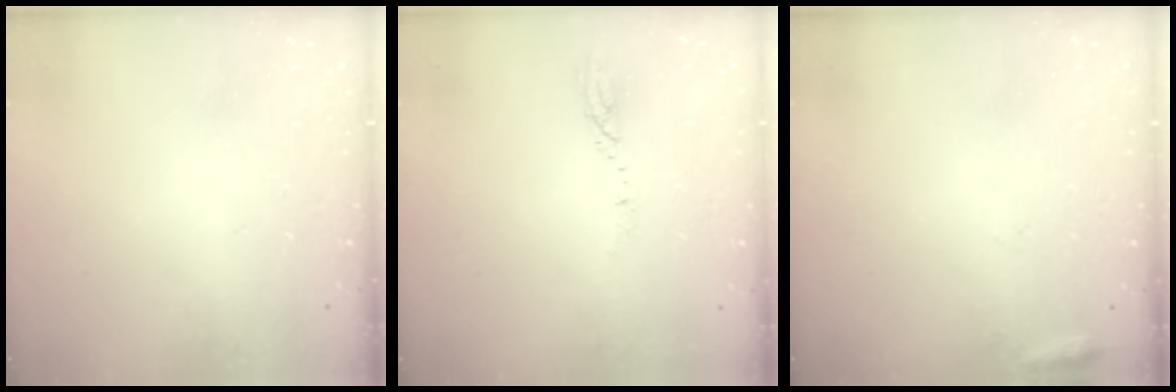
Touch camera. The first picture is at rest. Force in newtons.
{"total": 3.3, "press": 3.3, "slide": 0.3}
{"total": 5.7, "press": 5.7, "slide": 1.0}